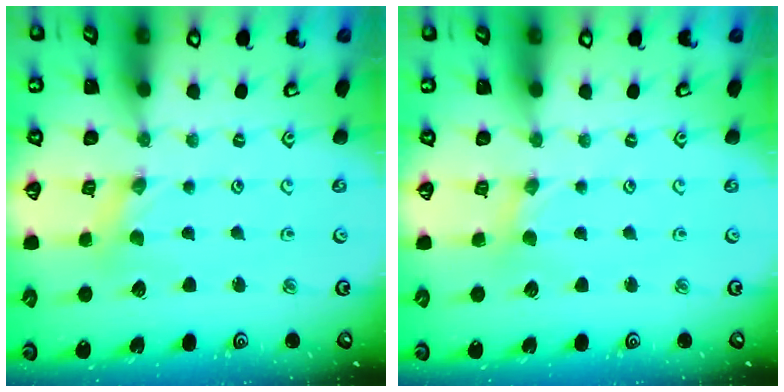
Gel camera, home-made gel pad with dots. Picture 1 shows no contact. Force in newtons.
{"total": 0.6, "press": 0.6, "slide": 0.2}